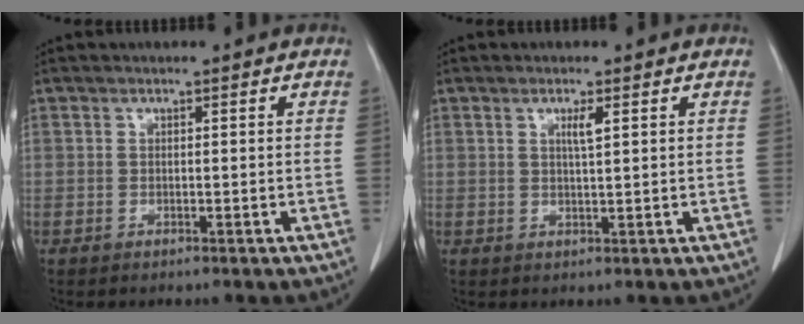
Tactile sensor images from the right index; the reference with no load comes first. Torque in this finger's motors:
{"motor_torque": [0.22, 0.09, 0.04, 0.04]}